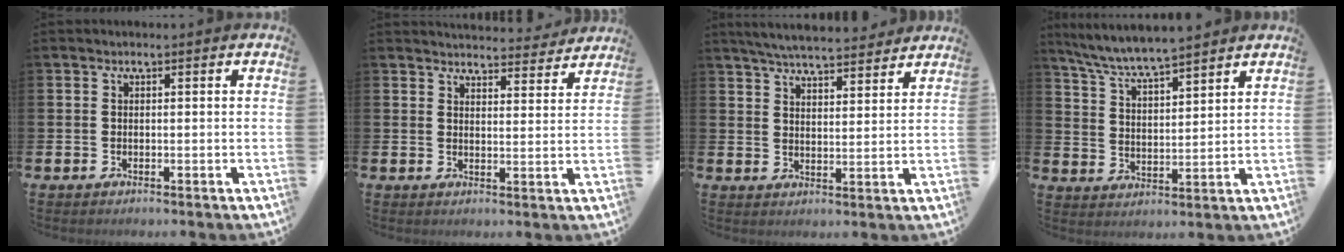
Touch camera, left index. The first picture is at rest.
{"total": 3.9, "force": [3.9, 0.4, 0.0], "torque": [-0.001, -0.029, 0.067]}
{"total": 5.3, "force": [5.2, 0.3, 1.0], "torque": [-0.034, -0.029, 0.092]}
{"total": 5.9, "force": [5.7, 0.0, 1.5], "torque": [-0.055, -0.034, 0.101]}